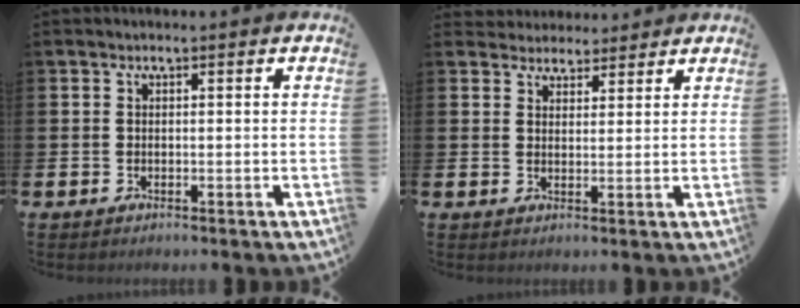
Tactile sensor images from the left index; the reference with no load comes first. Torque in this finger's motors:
{"motor_torque": [1.01, -1.13, 0.27, 0.00]}